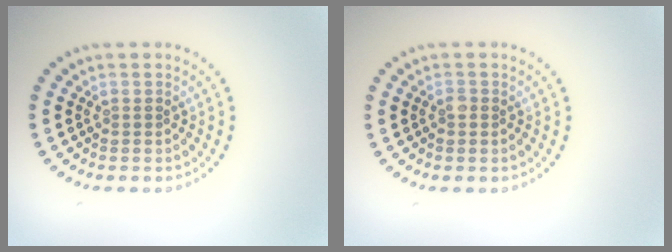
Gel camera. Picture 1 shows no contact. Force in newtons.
{"total": 0.5, "press": 0.5, "slide": 0.3}